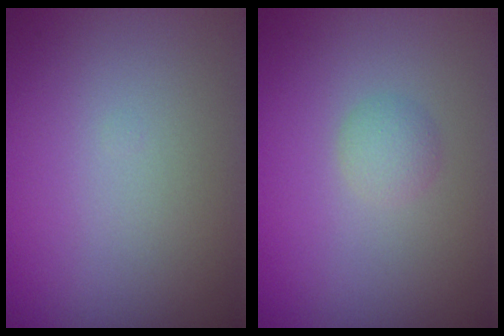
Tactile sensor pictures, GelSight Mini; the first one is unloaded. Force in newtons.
{"total": 1.3, "press": 1.3, "slide": 0.1}